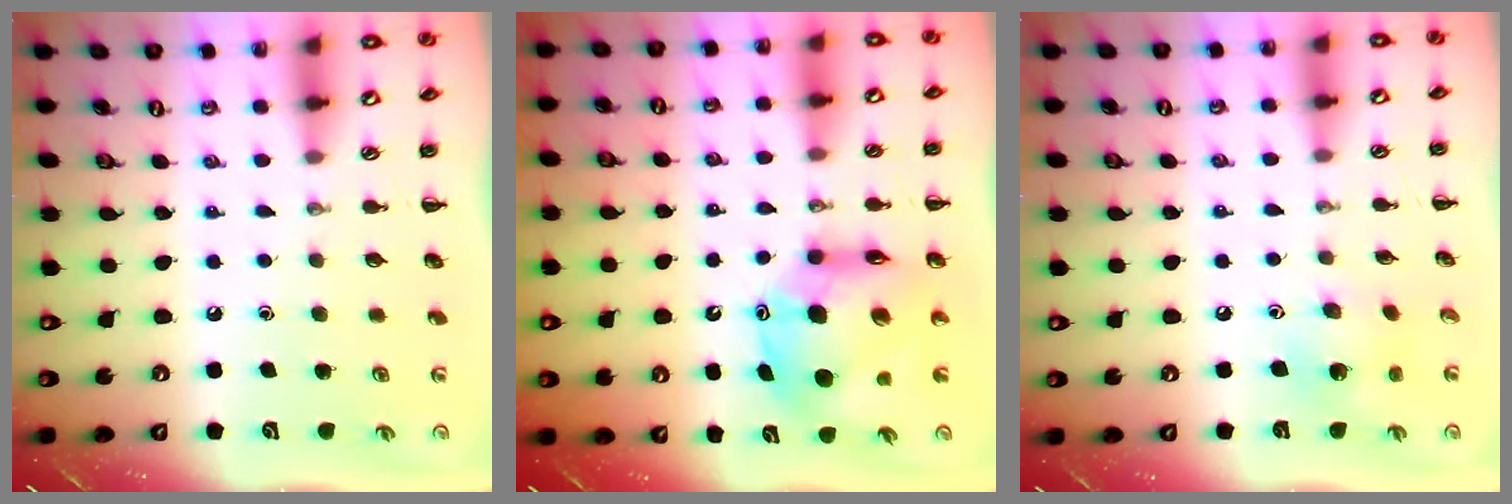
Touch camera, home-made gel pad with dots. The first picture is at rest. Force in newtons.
{"total": 12.7, "press": 12.2, "slide": 3.5}
{"total": 5.2, "press": 5.1, "slide": 1.1}